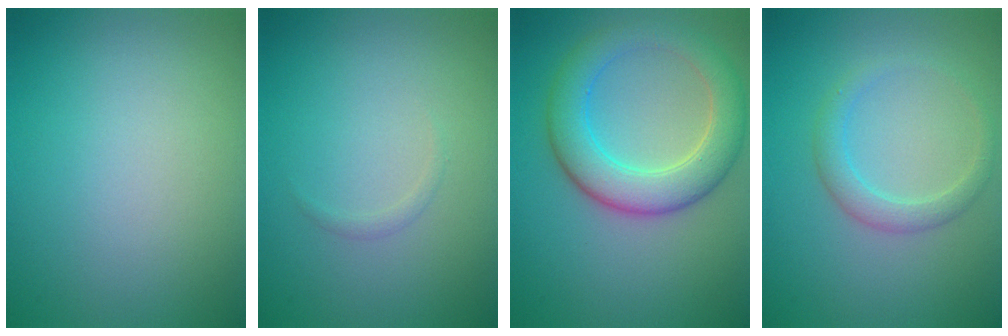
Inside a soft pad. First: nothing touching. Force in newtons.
{"total": 0.5, "press": 0.5, "slide": 0.0}
{"total": 5.9, "press": 5.9, "slide": 0.2}
{"total": 2.1, "press": 2.1, "slide": 0.2}